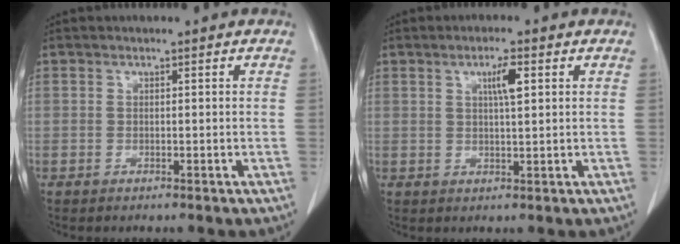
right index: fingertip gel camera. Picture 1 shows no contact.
{"total": 3.7, "force": [1.4, 0.4, 3.4], "torque": [-0.057, 0.000, 0.023]}